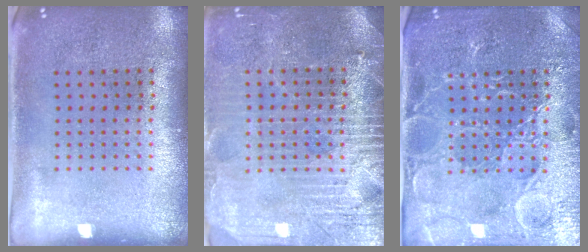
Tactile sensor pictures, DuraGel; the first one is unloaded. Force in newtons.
{"total": 3.7, "press": 3.5, "slide": 1.2}
{"total": 4.7, "press": 4.6, "slide": 1.2}